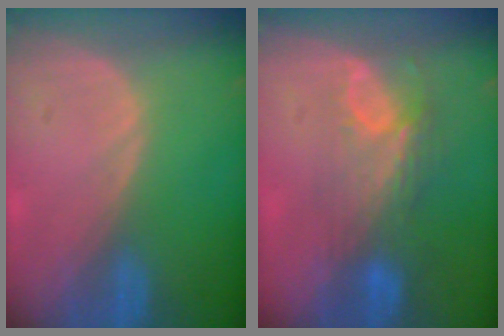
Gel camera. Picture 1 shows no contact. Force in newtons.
{"total": 7.5, "press": 6.6, "slide": 3.6}